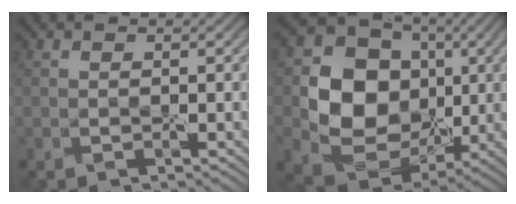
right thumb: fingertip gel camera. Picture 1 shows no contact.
{"total": 11.2, "force": [0.5, 9.5, 5.9], "torque": [-0.129, -0.005, 0.003]}